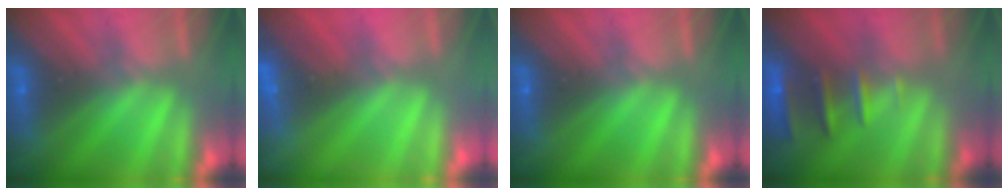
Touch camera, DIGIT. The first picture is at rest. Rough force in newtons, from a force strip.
{"total": 2.3}
{"total": 0.0}
{"total": 2.4}